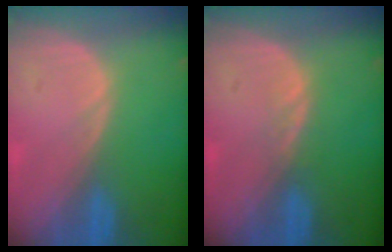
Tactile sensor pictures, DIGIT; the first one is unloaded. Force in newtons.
{"total": 1.1, "press": 1.0, "slide": 0.2}